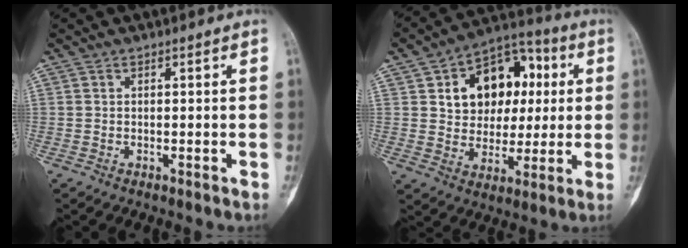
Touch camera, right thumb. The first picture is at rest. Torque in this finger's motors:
{"motor_torque": [0.96, 1.35, 0.60, -0.07, 0.23]}